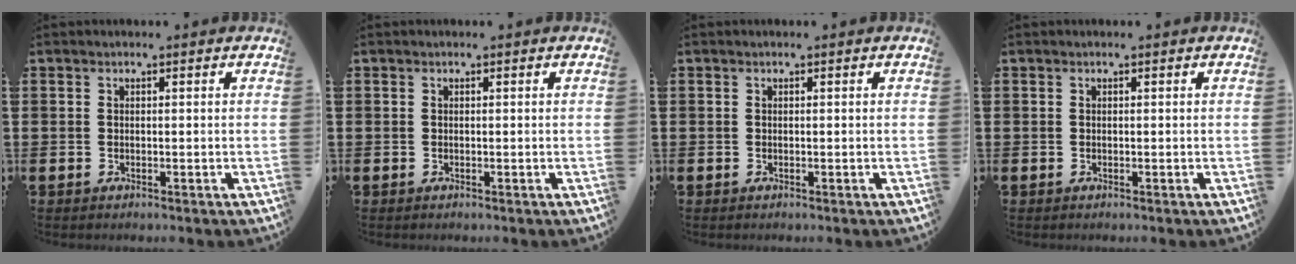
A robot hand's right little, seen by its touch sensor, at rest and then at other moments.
{"total": 0.0}
{"total": 0.0}
{"total": 0.0}